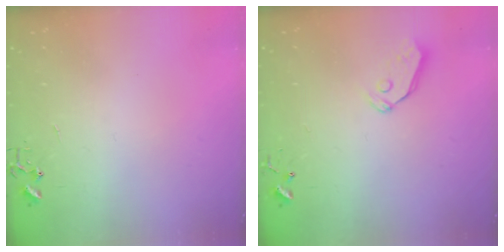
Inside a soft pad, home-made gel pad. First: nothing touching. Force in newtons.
{"total": 4.8, "press": 4.8, "slide": 0.4}